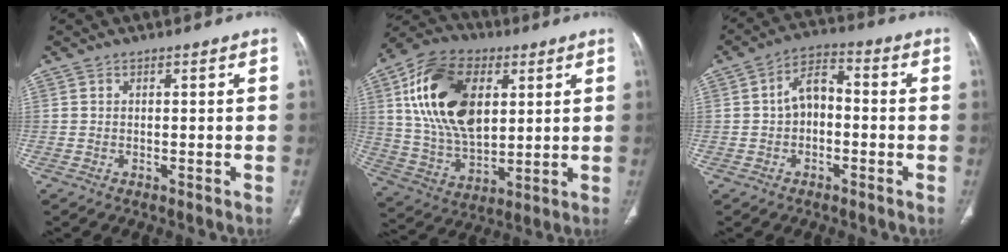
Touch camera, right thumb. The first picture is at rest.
{"total": 21.4, "force": [6.0, 13.0, 15.9], "torque": [-0.272, -0.014, 0.109]}
{"total": 7.0, "force": [-0.4, 4.8, 5.1], "torque": [-0.072, 0.029, -0.019]}